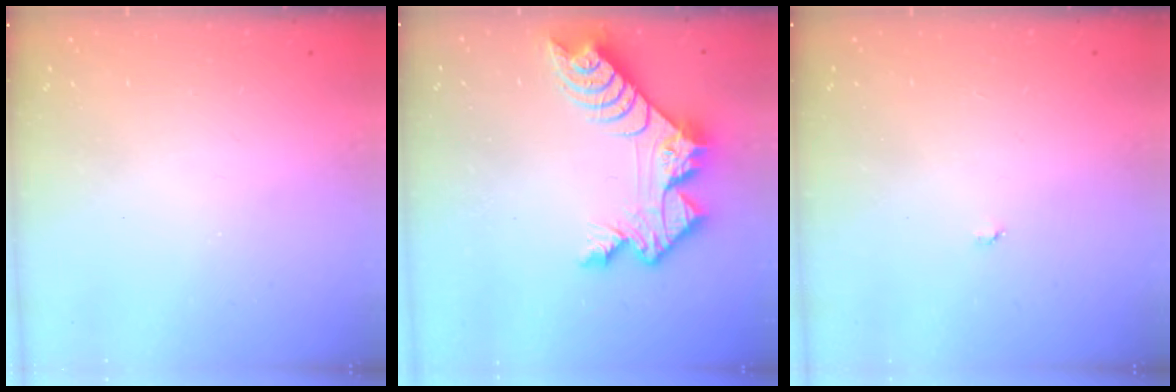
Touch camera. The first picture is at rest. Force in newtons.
{"total": 11.8, "press": 11.7, "slide": 0.8}
{"total": 2.9, "press": 2.9, "slide": 0.3}